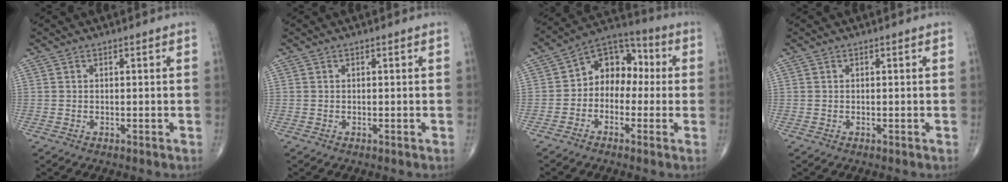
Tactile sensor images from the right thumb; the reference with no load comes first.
{"total": 0.0}
{"total": 10.4, "force": [-0.2, 7.9, 6.8], "torque": [-0.060, 0.043, -0.026]}
{"total": 0.0}